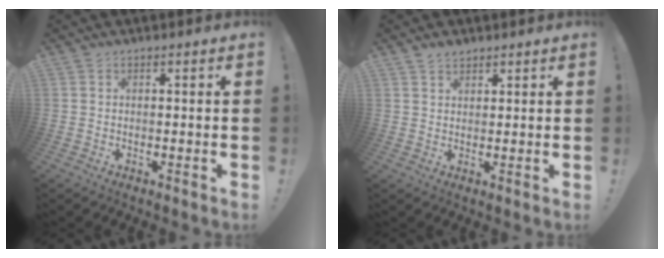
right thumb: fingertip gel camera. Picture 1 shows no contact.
{"total": 2.4, "force": [2.0, 1.2, 0.6], "torque": [-0.004, -0.013, 0.035]}